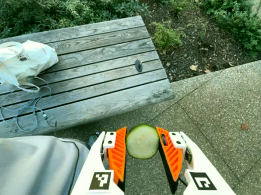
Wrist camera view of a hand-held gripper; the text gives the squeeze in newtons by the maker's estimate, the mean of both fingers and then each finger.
{"total": 14.3, "left": 14.8, "right": 13.8}